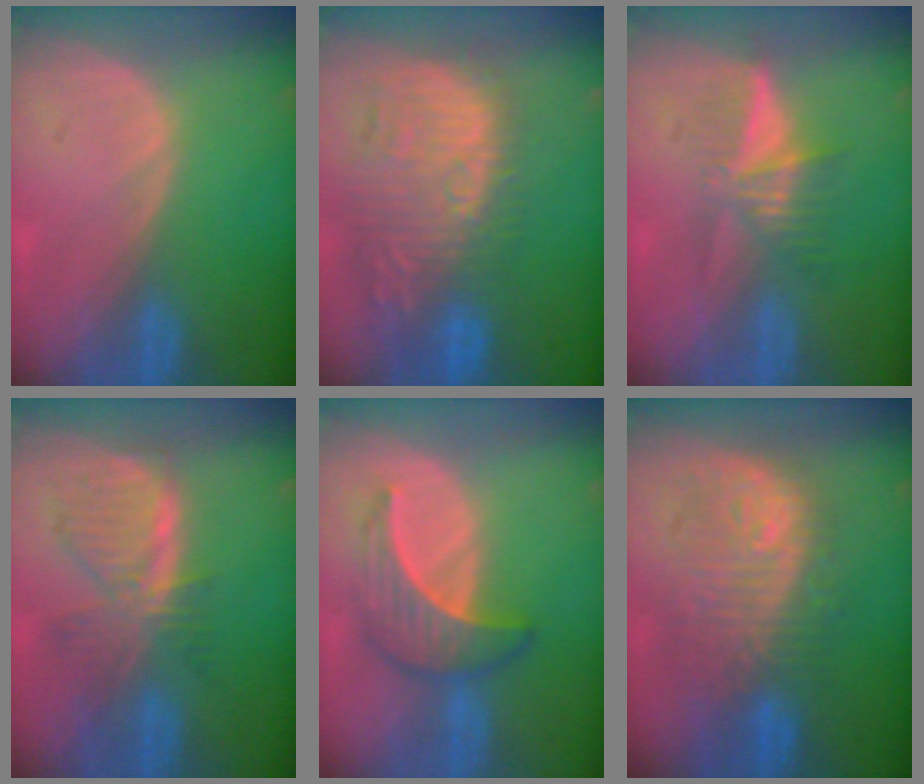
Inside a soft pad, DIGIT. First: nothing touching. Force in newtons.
{"total": 12.7, "press": 11.6, "slide": 5.1}
{"total": 5.5, "press": 5.0, "slide": 2.2}
{"total": 7.7, "press": 6.9, "slide": 3.3}
{"total": 6.4, "press": 6.2, "slide": 1.4}
{"total": 10.4, "press": 10.1, "slide": 2.6}